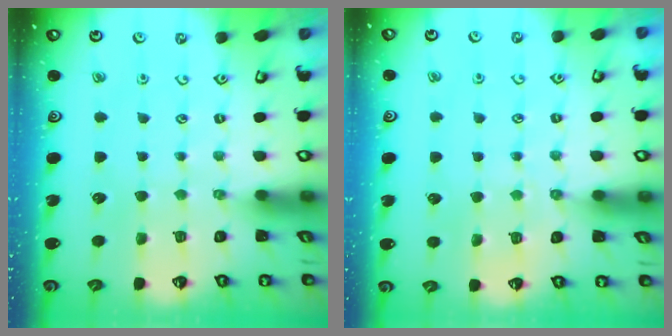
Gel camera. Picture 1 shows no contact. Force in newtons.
{"total": 4.7, "press": 4.7, "slide": 0.5}